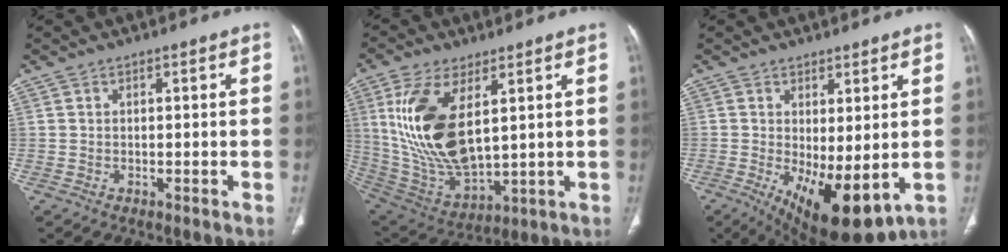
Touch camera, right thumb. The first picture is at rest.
{"total": 19.0, "force": [5.2, 9.0, 15.9], "torque": [-0.314, -0.027, 0.117]}
{"total": 12.7, "force": [-2.4, 5.1, 11.4], "torque": [-0.175, -0.023, -0.014]}